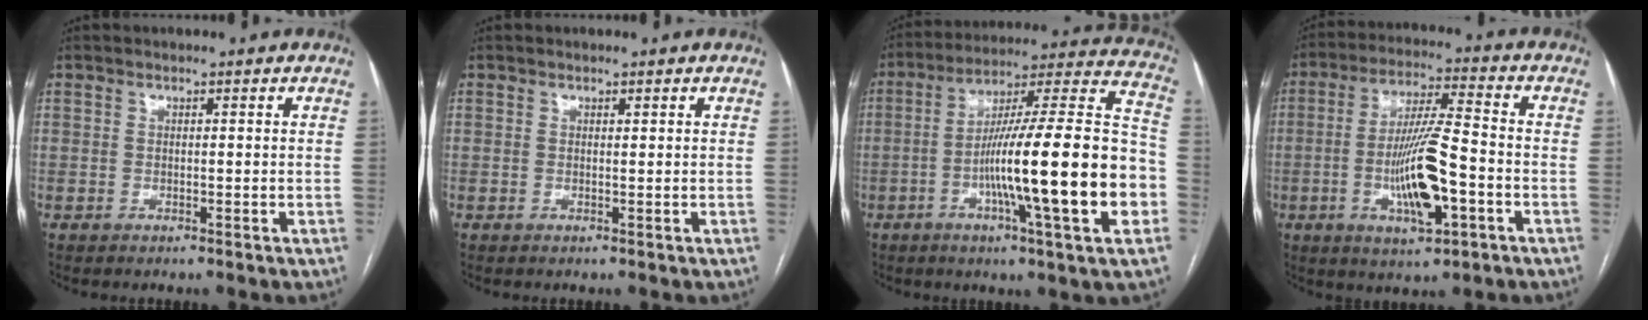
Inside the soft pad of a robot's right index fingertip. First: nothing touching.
{"total": 0.0}
{"total": 24.8, "force": [-6.0, 0.8, 24.0], "torque": [-0.323, 0.004, -0.102]}
{"total": 12.5, "force": [-3.5, 2.0, 11.8], "torque": [-0.225, -0.004, -0.060]}